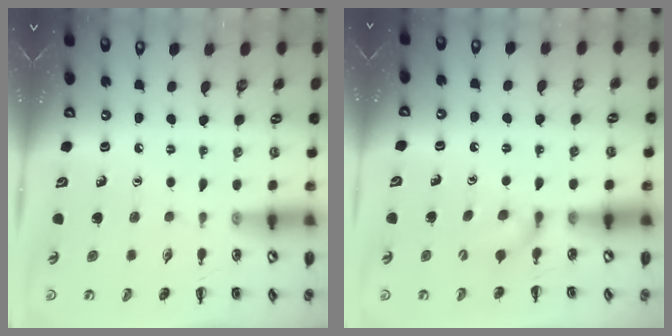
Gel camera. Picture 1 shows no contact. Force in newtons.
{"total": 6.6, "press": 6.3, "slide": 1.8}